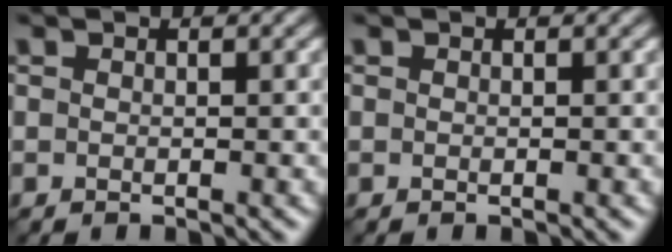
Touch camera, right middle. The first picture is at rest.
{"total": 0.0}